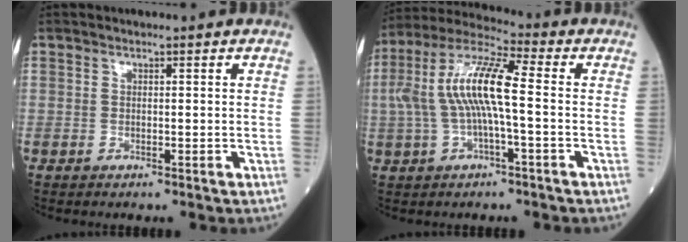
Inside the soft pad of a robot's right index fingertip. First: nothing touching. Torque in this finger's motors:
{"motor_torque": [1.82, 0.32, 0.68, 0.21]}